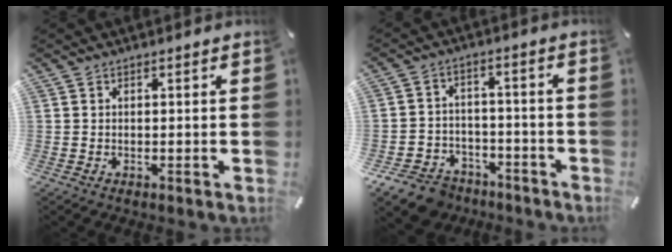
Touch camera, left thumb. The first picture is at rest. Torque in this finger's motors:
{"motor_torque": [-0.03, 0.84, 0.16, 0.09, 0.10]}